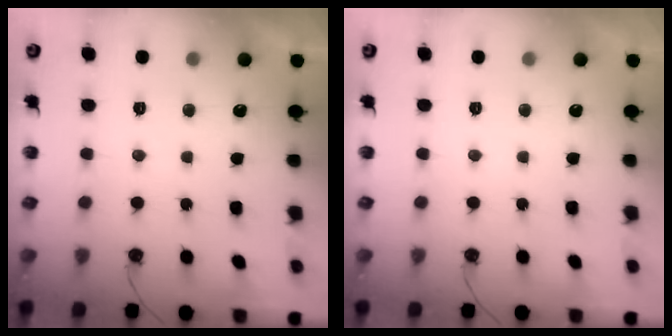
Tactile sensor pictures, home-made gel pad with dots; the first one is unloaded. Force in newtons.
{"total": 0.0}